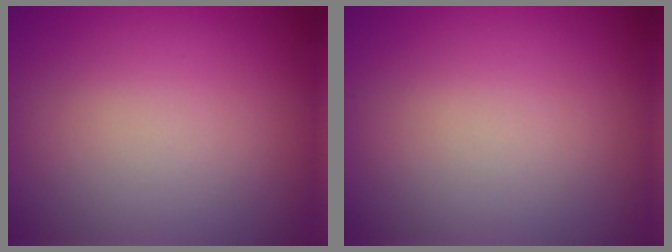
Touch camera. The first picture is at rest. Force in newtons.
{"total": 0.0}